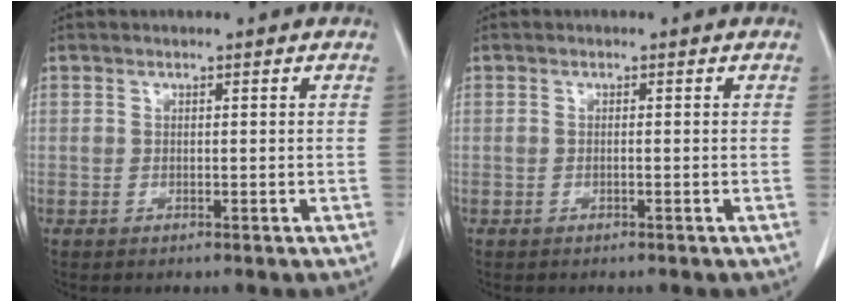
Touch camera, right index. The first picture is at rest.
{"total": 0.0}